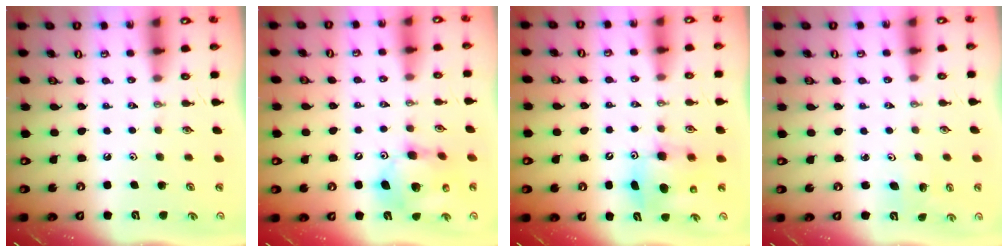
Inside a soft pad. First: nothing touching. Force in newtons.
{"total": 13.5, "press": 13.3, "slide": 2.4}
{"total": 8.0, "press": 8.0, "slide": 0.7}
{"total": 1.9, "press": 1.9, "slide": 0.0}